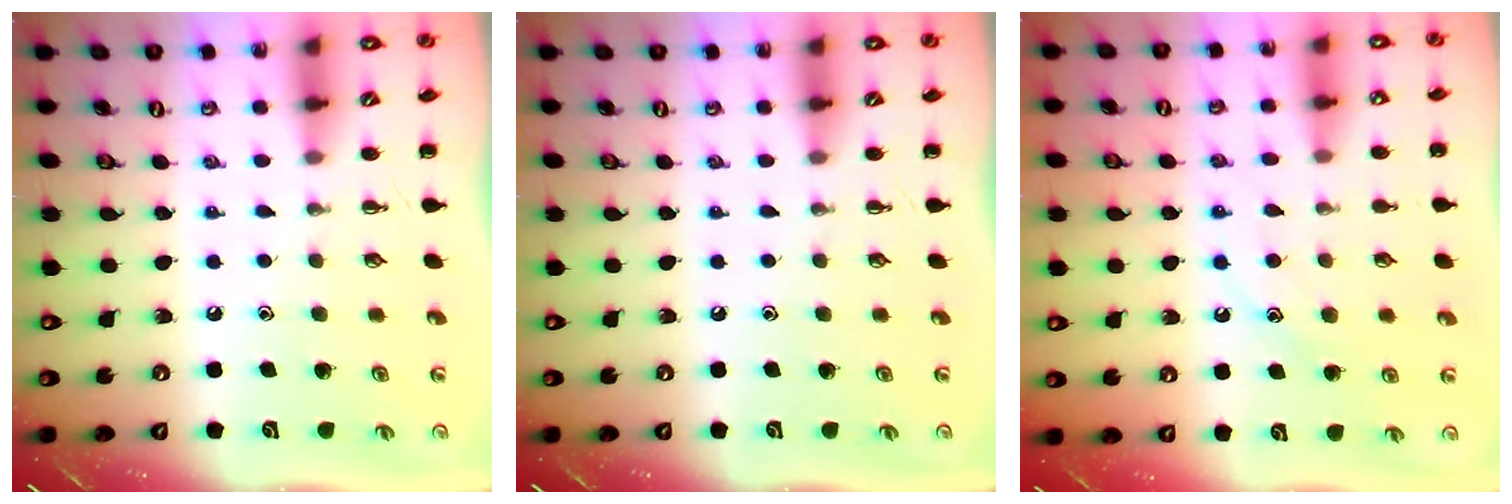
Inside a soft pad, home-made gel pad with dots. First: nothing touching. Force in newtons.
{"total": 0.0}
{"total": 10.6, "press": 10.5, "slide": 1.2}